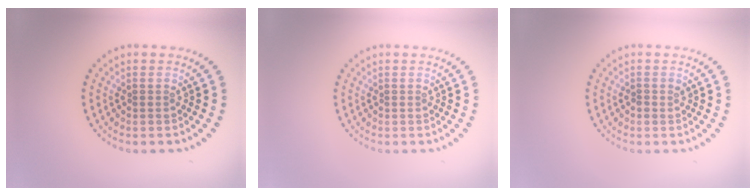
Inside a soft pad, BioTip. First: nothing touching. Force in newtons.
{"total": 0.0}
{"total": 0.7, "press": 0.7, "slide": 0.0}